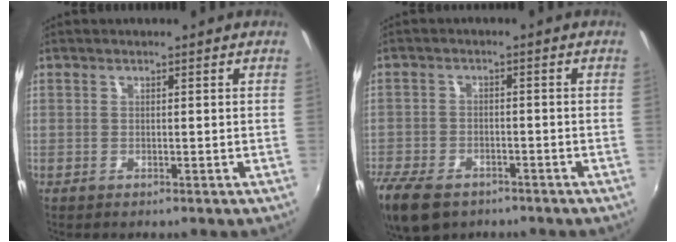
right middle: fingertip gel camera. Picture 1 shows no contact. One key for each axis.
{"total": 12.1, "fx": -8.2, "fy": 6.6, "fz": 6.0, "tx": -0.166, "ty": -0.030, "tz": -0.148}